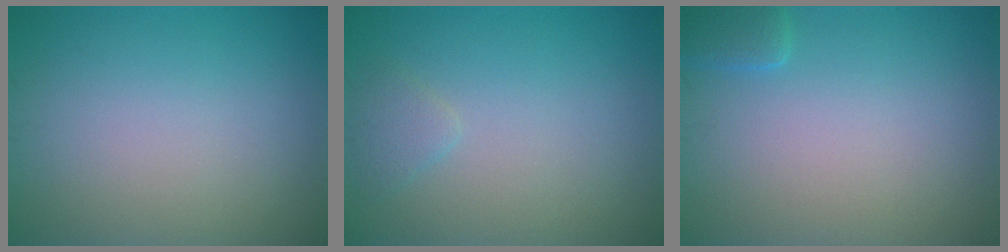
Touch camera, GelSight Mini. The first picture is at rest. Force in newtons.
{"total": 1.1, "press": 1.1, "slide": 0.1}
{"total": 1.4, "press": 1.4, "slide": 0.1}